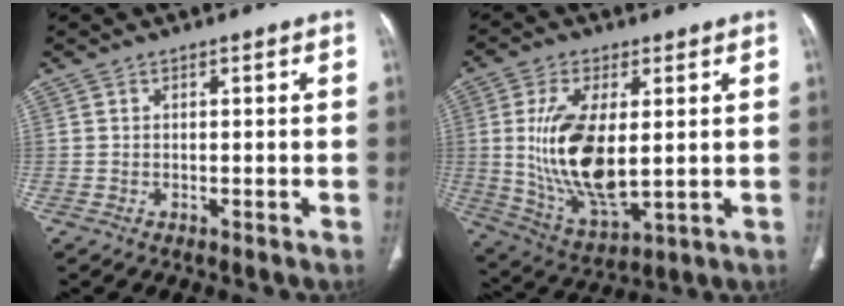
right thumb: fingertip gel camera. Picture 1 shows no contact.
{"total": 16.0, "force": [1.3, 7.4, 14.1], "torque": [-0.274, -0.023, 0.040]}